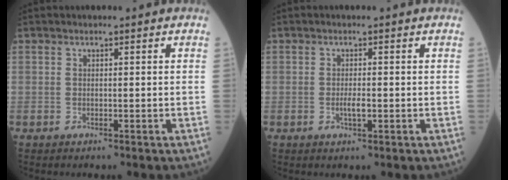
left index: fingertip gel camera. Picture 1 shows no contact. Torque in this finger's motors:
{"motor_torque": [0.64, 0.29, 0.02, 0.01]}